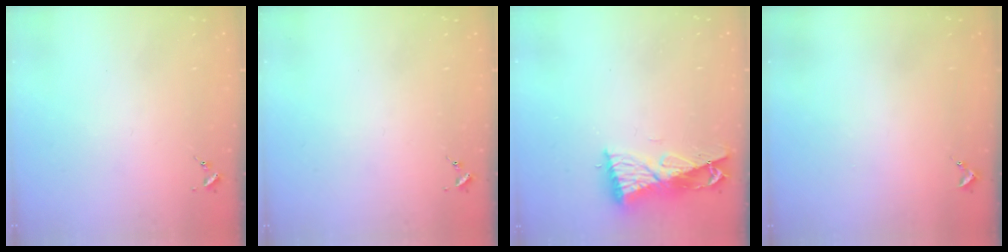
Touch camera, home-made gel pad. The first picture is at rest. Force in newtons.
{"total": 0.0}
{"total": 9.6, "press": 9.5, "slide": 1.2}
{"total": 0.9, "press": 0.9, "slide": 0.0}